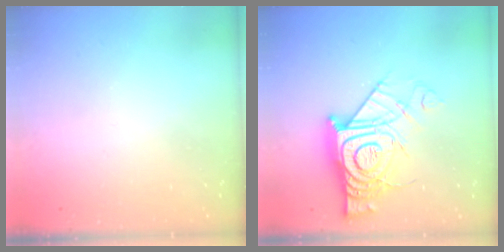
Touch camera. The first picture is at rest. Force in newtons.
{"total": 19.3, "press": 19.2, "slide": 1.7}